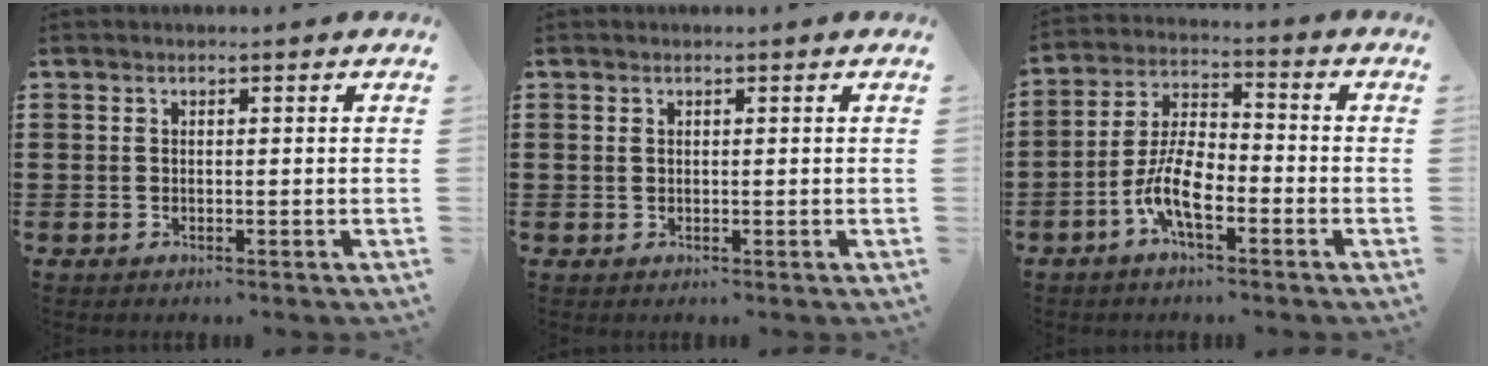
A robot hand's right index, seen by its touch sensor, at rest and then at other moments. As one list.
[{"total": 0.7, "force": [0.2, 0.5, 0.3], "torque": [-0.008, 0.004, 0.005]}, {"total": 7.9, "force": [-3.6, 3.1, 6.3], "torque": [-0.154, -0.007, -0.074]}]